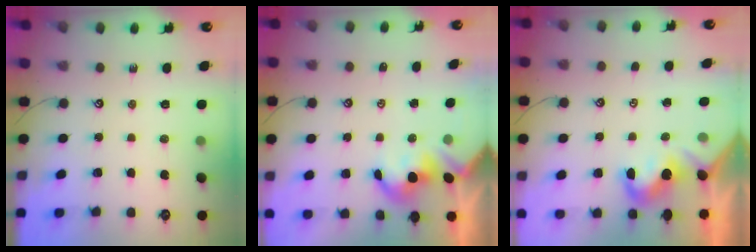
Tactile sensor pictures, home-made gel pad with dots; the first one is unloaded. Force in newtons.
{"total": 2.7, "press": 2.7, "slide": 0.1}
{"total": 2.1, "press": 2.0, "slide": 0.5}